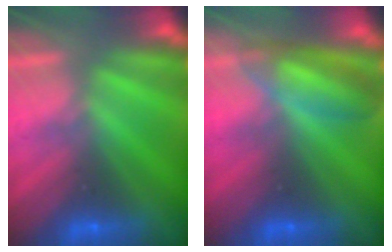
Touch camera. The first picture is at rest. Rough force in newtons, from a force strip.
{"total": 4.8}